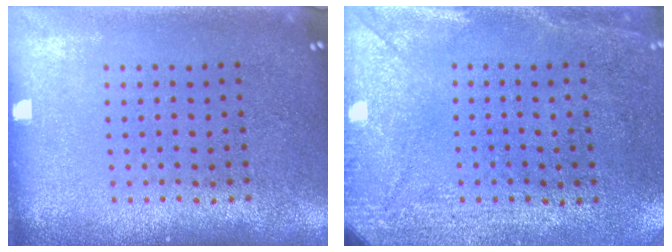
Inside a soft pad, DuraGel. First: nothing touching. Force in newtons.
{"total": 3.0, "press": 2.3, "slide": 1.9}